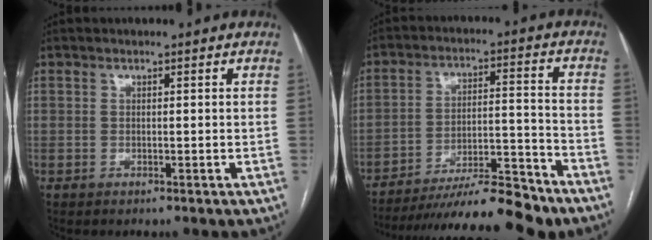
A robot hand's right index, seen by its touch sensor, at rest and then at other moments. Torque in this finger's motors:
{"motor_torque": [0.81, -0.84, 0.89, 0.18]}